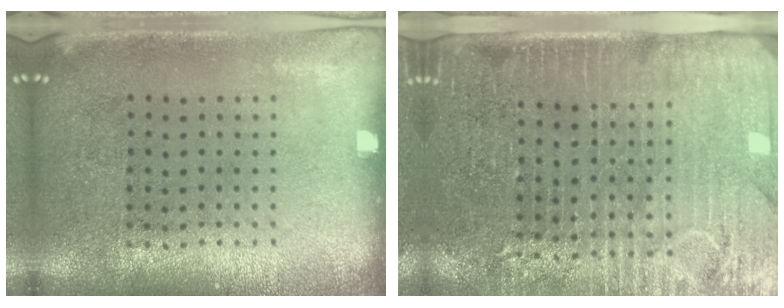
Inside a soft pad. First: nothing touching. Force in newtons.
{"total": 3.6, "press": 3.3, "slide": 1.4}